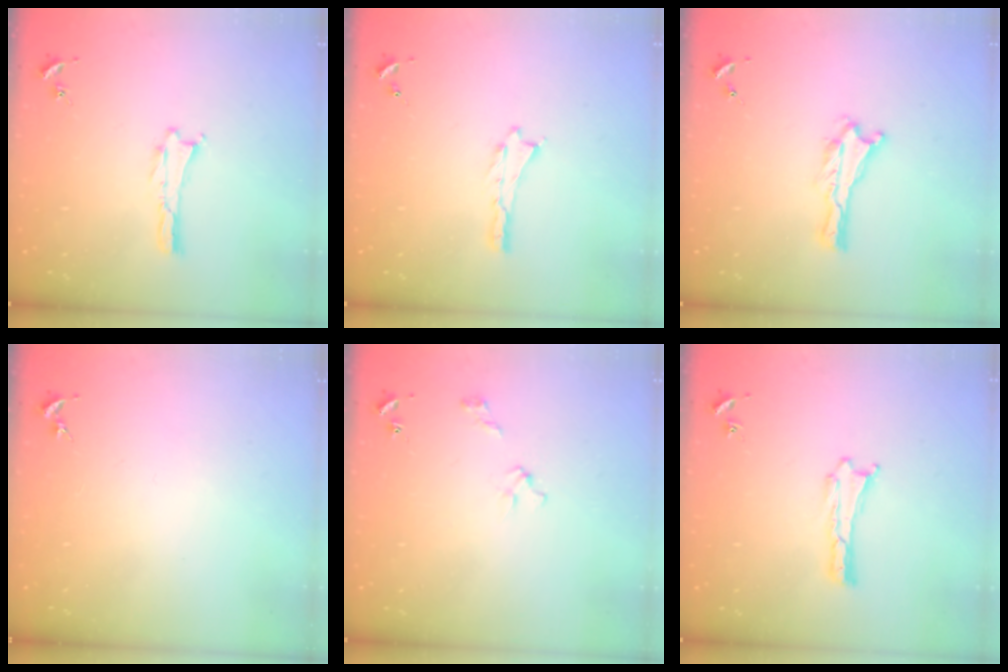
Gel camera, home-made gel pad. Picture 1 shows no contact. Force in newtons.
{"total": 0.0}
{"total": 0.0}
{"total": 0.0}
{"total": 2.7, "press": 2.6, "slide": 0.3}
{"total": 0.0}